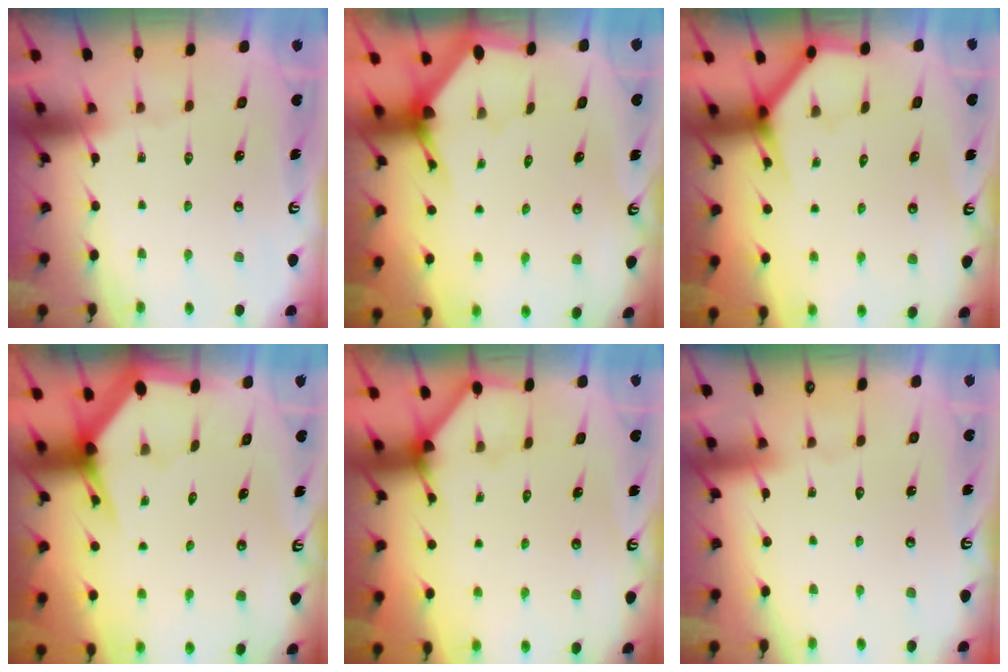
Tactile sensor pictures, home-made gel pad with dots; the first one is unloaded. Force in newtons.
{"total": 3.0, "press": 3.0, "slide": 0.2}
{"total": 3.8, "press": 3.8, "slide": 0.3}
{"total": 3.9, "press": 3.9, "slide": 0.1}
{"total": 3.4, "press": 3.4, "slide": 0.4}
{"total": 2.6, "press": 2.6, "slide": 0.3}